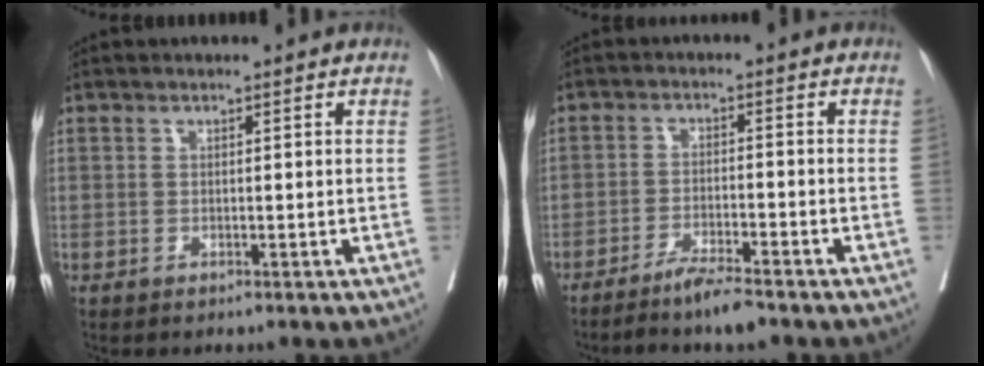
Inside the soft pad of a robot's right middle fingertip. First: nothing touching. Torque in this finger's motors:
{"motor_torque": [-0.14, -0.29, 0.04, 0.00]}